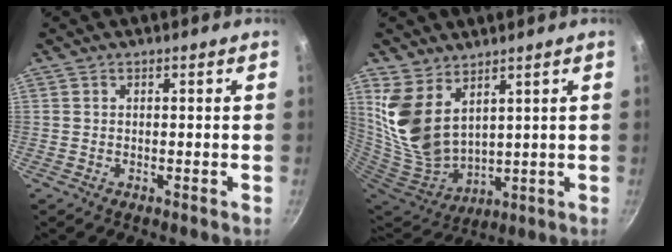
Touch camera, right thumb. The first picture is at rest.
{"total": 13.0, "force": [6.8, 7.6, 8.1], "torque": [-0.156, -0.065, 0.155]}